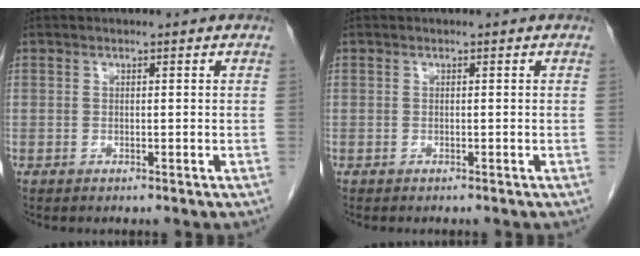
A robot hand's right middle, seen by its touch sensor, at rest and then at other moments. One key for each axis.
{"total": 1.1, "fx": -1.0, "fy": 0.1, "fz": 0.5, "tx": -0.013, "ty": -0.004, "tz": -0.011}